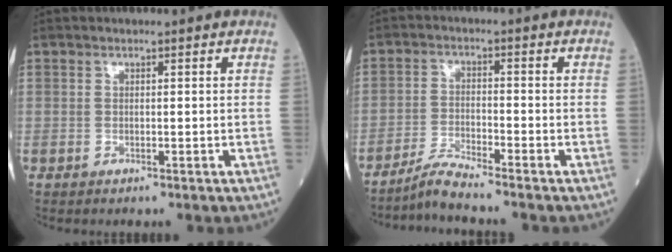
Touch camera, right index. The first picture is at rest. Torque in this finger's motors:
{"motor_torque": [-0.19, -0.19, 0.05, -0.01]}